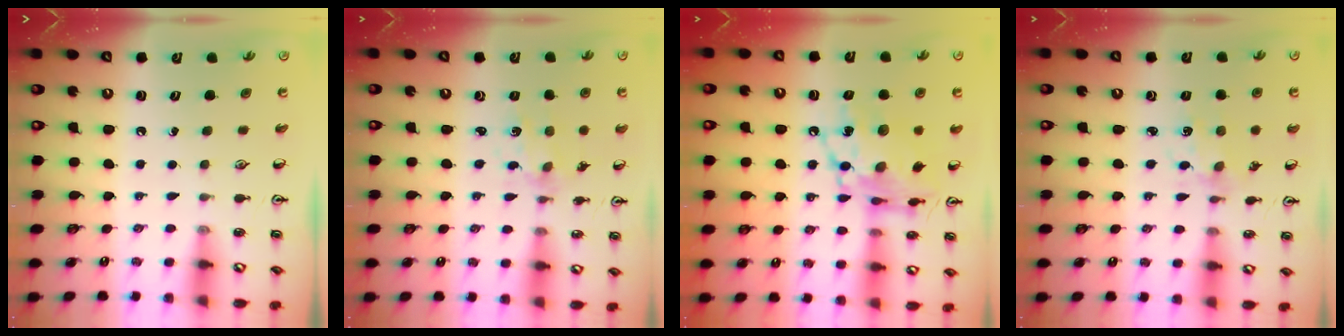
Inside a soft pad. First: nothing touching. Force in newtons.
{"total": 1.1, "press": 1.0, "slide": 0.3}
{"total": 15.6, "press": 15.5, "slide": 1.3}
{"total": 2.0, "press": 2.0, "slide": 0.2}